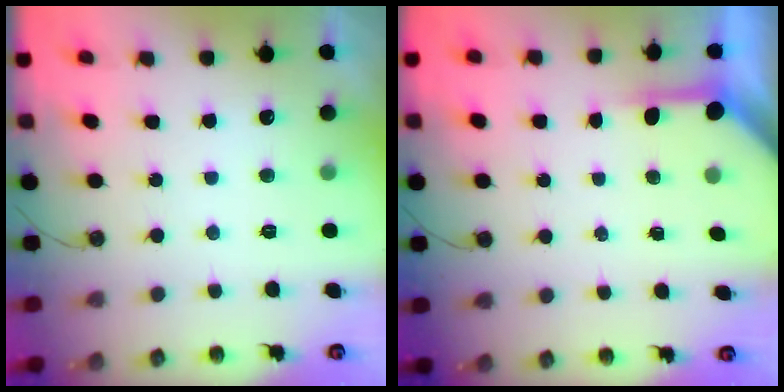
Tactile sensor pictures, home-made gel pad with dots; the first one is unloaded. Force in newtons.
{"total": 3.9, "press": 3.9, "slide": 0.5}